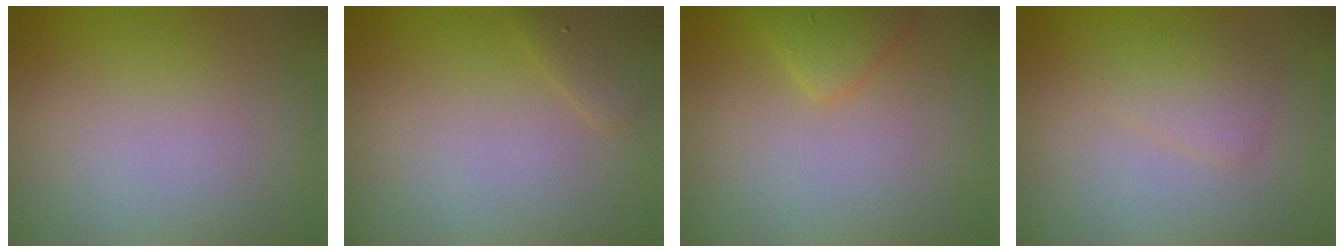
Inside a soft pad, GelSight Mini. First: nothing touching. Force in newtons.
{"total": 1.4, "press": 1.4, "slide": 0.1}
{"total": 2.2, "press": 2.2, "slide": 0.2}
{"total": 1.9, "press": 1.9, "slide": 0.1}